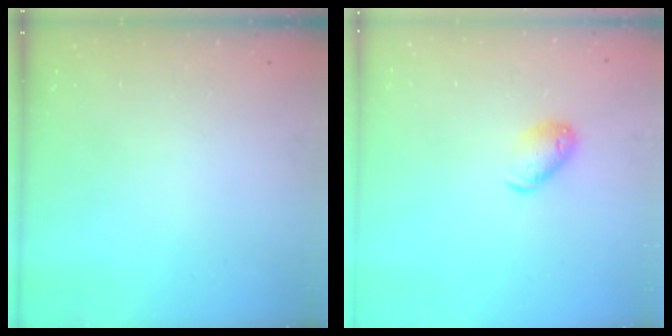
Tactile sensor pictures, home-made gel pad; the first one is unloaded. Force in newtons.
{"total": 9.1, "press": 9.0, "slide": 1.5}